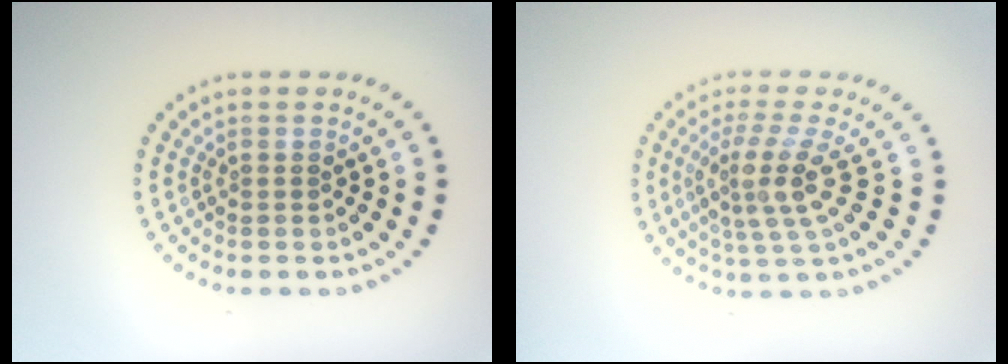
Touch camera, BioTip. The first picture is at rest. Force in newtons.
{"total": 4.0, "press": 2.9, "slide": 2.8}